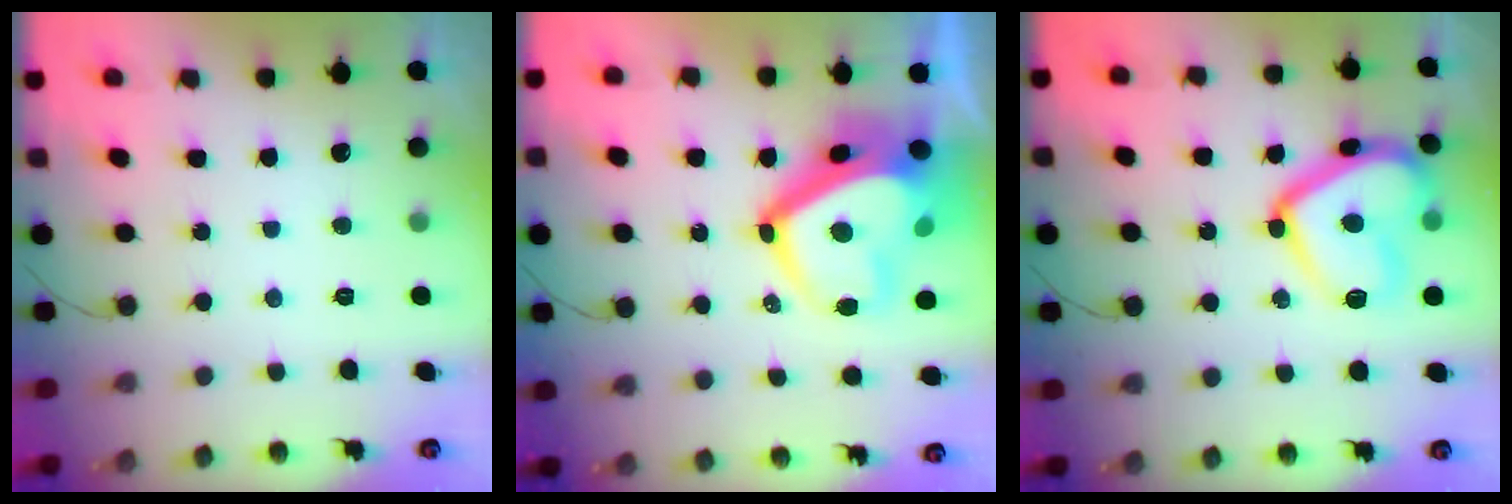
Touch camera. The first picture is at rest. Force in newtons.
{"total": 20.2, "press": 20.1, "slide": 2.2}
{"total": 18.2, "press": 18.2, "slide": 1.3}